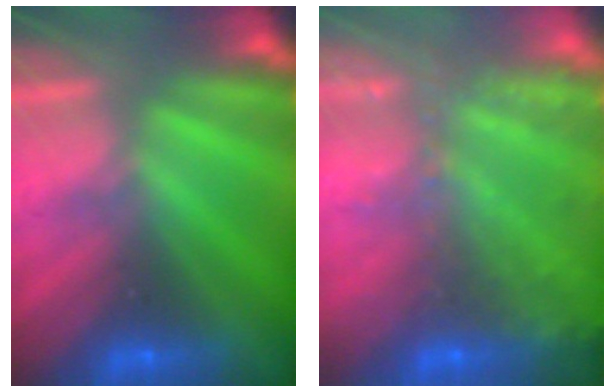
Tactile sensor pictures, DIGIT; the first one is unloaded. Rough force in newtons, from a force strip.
{"total": 5.8}